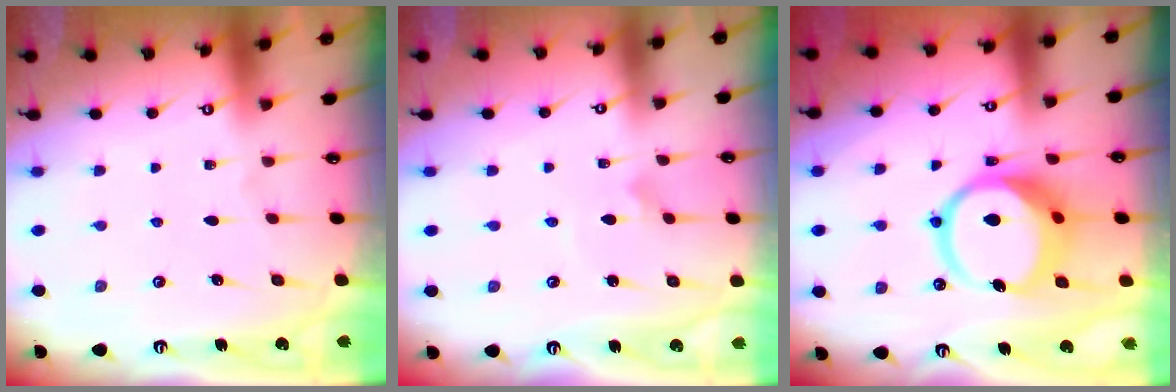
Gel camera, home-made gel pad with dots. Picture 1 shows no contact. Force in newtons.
{"total": 2.2, "press": 2.2, "slide": 0.2}
{"total": 14.1, "press": 14.0, "slide": 1.7}